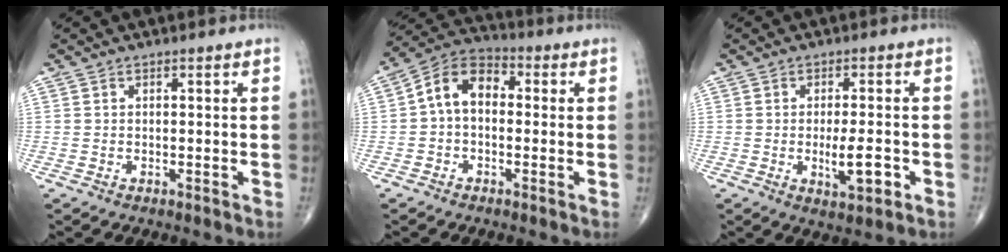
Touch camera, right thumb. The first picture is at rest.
{"total": 9.0, "force": [0.1, 6.1, 6.5], "torque": [-0.096, 0.031, -0.015]}
{"total": 6.2, "force": [-1.6, 2.0, 5.6], "torque": [-0.086, -0.004, -0.021]}